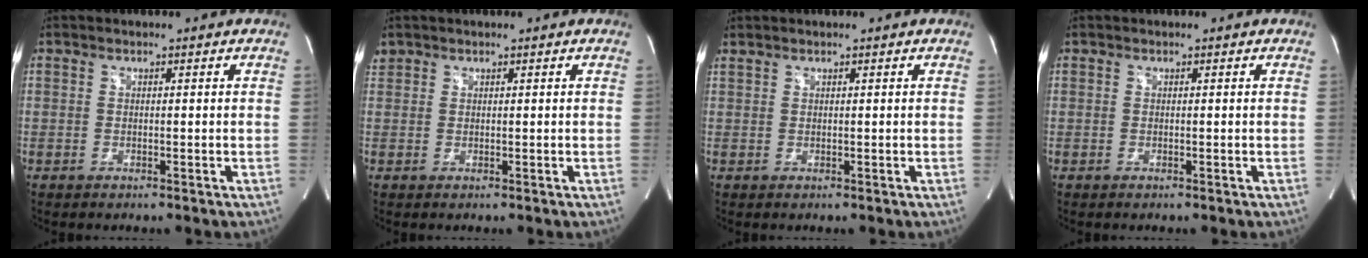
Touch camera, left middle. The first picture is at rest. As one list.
[{"total": 1.4, "force": [1.1, 0.9, 0.0], "torque": [-0.002, 0.017, 0.023]}, {"total": 0.6, "force": [0.6, -0.1, 0.1], "torque": [-0.014, 0.009, 0.021]}, {"total": 0.0}]